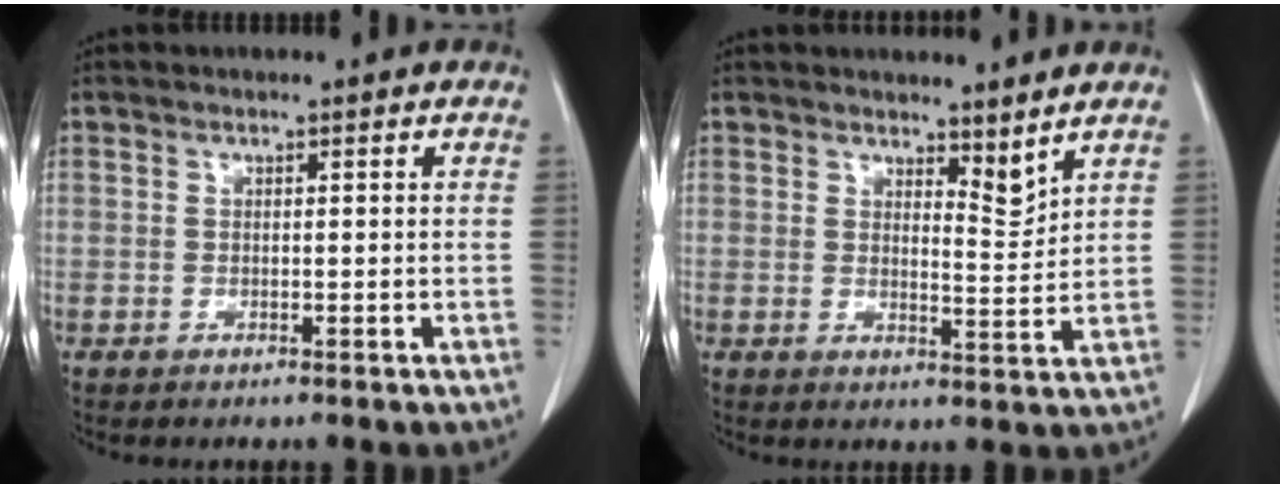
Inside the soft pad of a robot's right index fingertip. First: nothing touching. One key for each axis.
{"total": 3.5, "fx": 3.0, "fy": 0.8, "fz": 1.6, "tx": -0.022, "ty": -0.016, "tz": 0.051}